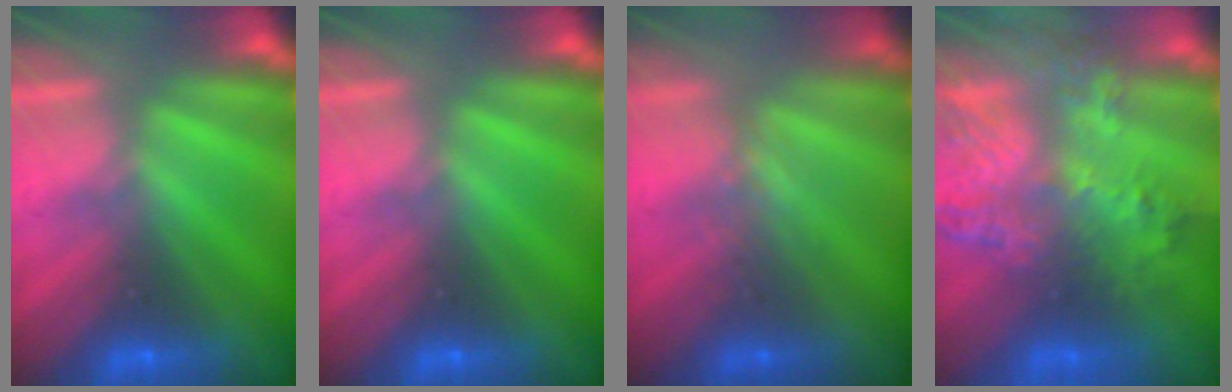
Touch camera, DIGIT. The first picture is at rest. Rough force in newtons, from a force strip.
{"total": 0.0}
{"total": 2.5}
{"total": 9.6}